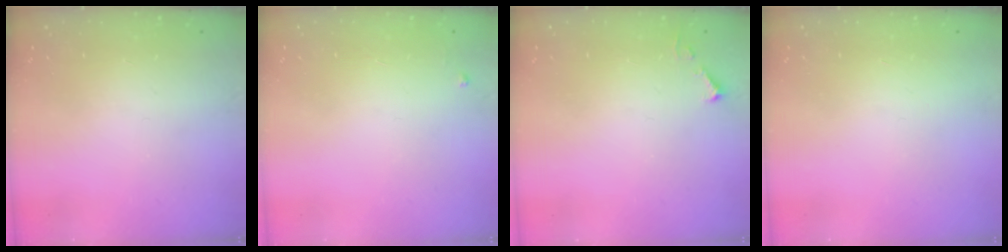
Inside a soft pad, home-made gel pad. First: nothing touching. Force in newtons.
{"total": 3.1, "press": 3.1, "slide": 0.5}
{"total": 3.7, "press": 3.6, "slide": 0.5}
{"total": 1.5, "press": 1.5, "slide": 0.1}